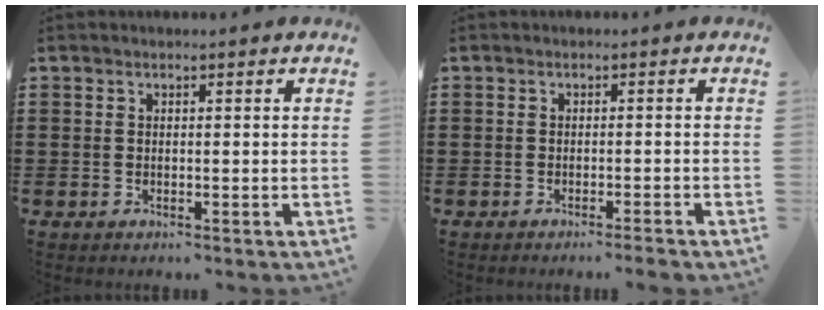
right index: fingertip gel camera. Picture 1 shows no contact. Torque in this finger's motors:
{"motor_torque": [0.20, 0.02, 0.11, 0.03]}